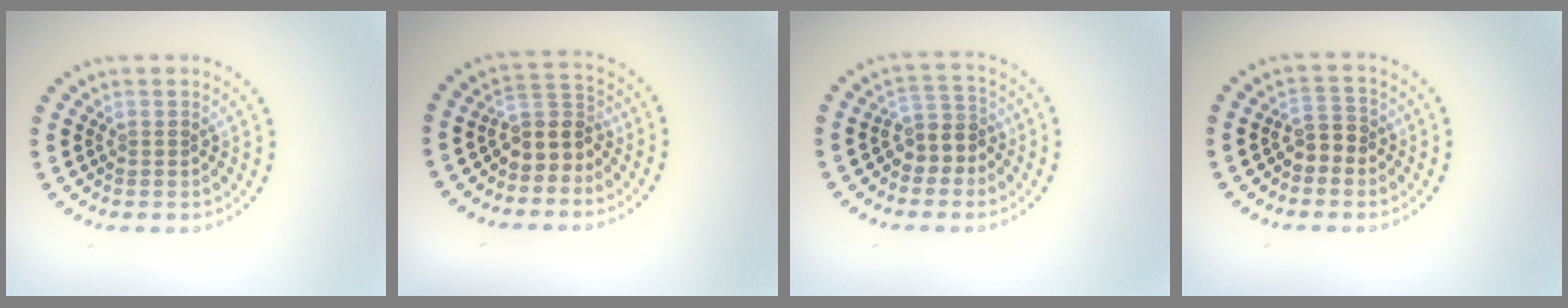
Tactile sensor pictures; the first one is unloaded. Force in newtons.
{"total": 3.1, "press": 2.5, "slide": 1.9}
{"total": 3.0, "press": 2.5, "slide": 1.7}
{"total": 2.0, "press": 1.8, "slide": 0.7}